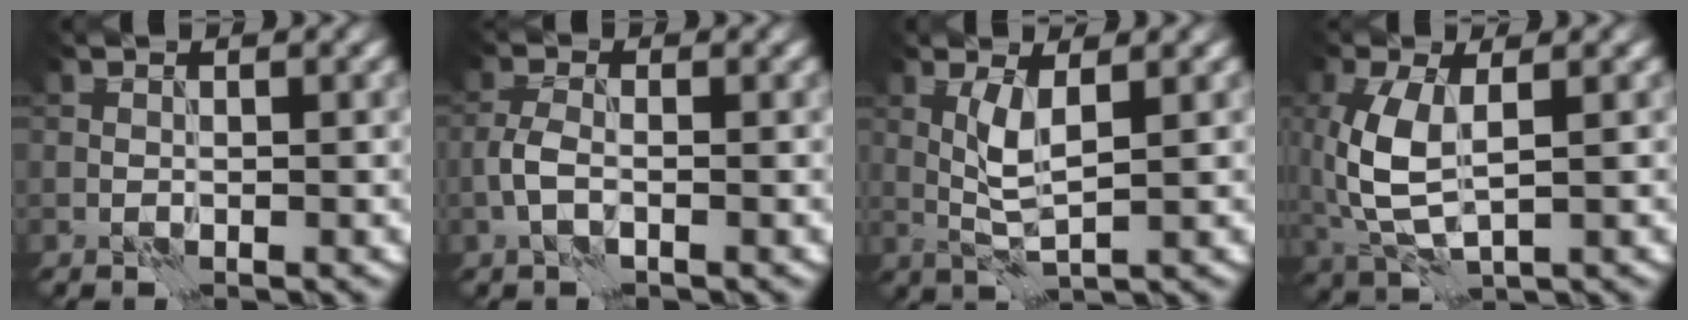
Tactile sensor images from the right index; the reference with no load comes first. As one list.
[{"total": 2.0, "force": [-0.8, 0.9, 1.6], "torque": [-0.036, 0.003, -0.021]}, {"total": 3.2, "force": [0.7, 0.7, 3.1], "torque": [-0.070, 0.000, 0.016]}, {"total": 6.1, "force": [0.4, 2.8, 5.4], "torque": [-0.141, 0.000, 0.010]}]